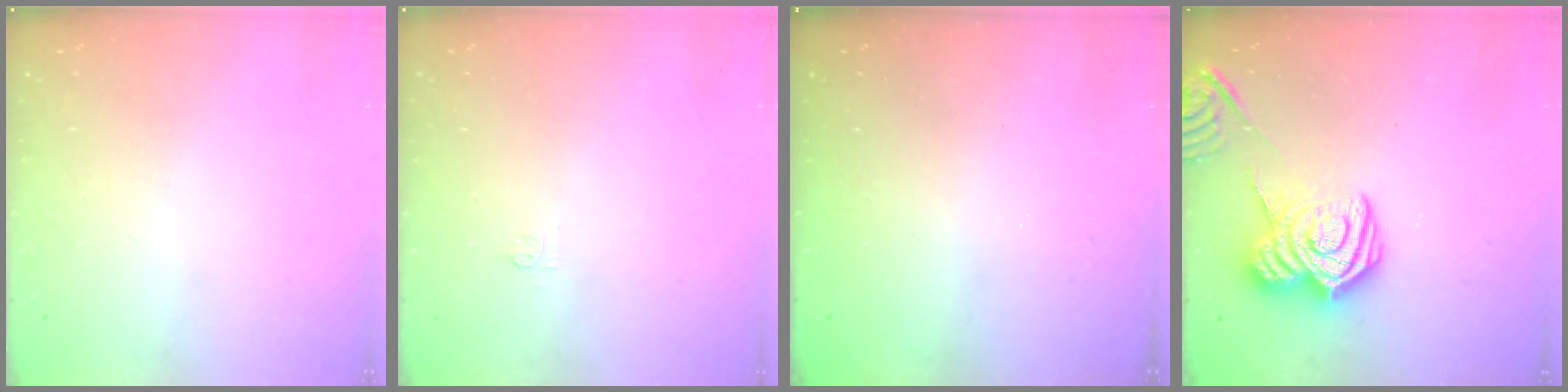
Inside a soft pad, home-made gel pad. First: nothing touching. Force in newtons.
{"total": 3.1, "press": 3.0, "slide": 0.4}
{"total": 2.4, "press": 2.2, "slide": 0.8}
{"total": 13.9, "press": 13.8, "slide": 1.0}